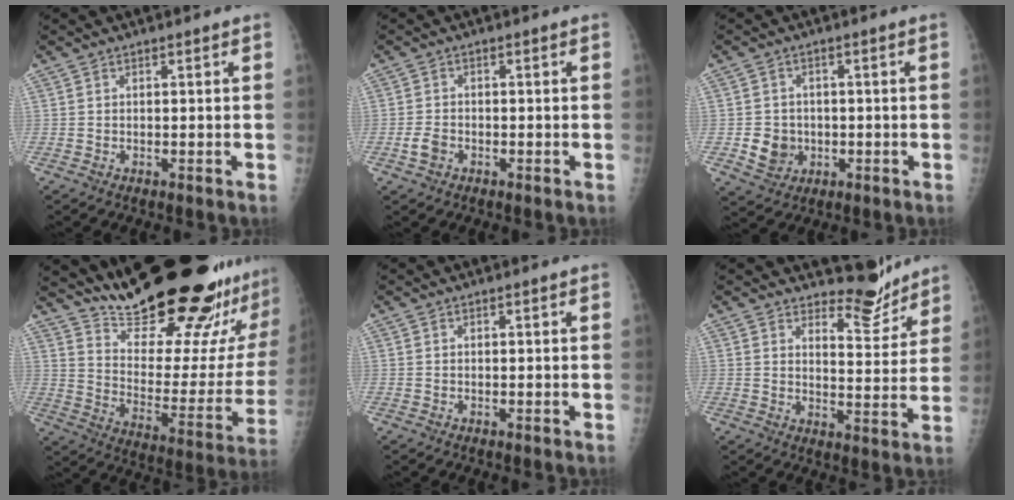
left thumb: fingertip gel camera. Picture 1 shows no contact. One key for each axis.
{"total": 2.7, "fx": -1.1, "fy": 1.9, "fz": 1.5, "tx": -0.025, "ty": 0.007, "tz": -0.020}
{"total": 5.5, "fx": -0.9, "fy": 5.0, "fz": 2.2, "tx": -0.015, "ty": 0.006, "tz": -0.008}
{"total": 31.4, "fx": 25.2, "fy": 6.4, "fz": 17.6, "tx": -0.241, "ty": -0.159, "tz": 0.356}
{"total": 0.0}
{"total": 6.6, "fx": 6.2, "fy": 1.8, "fz": 1.2, "tx": 0.008, "ty": -0.063, "tz": 0.096}